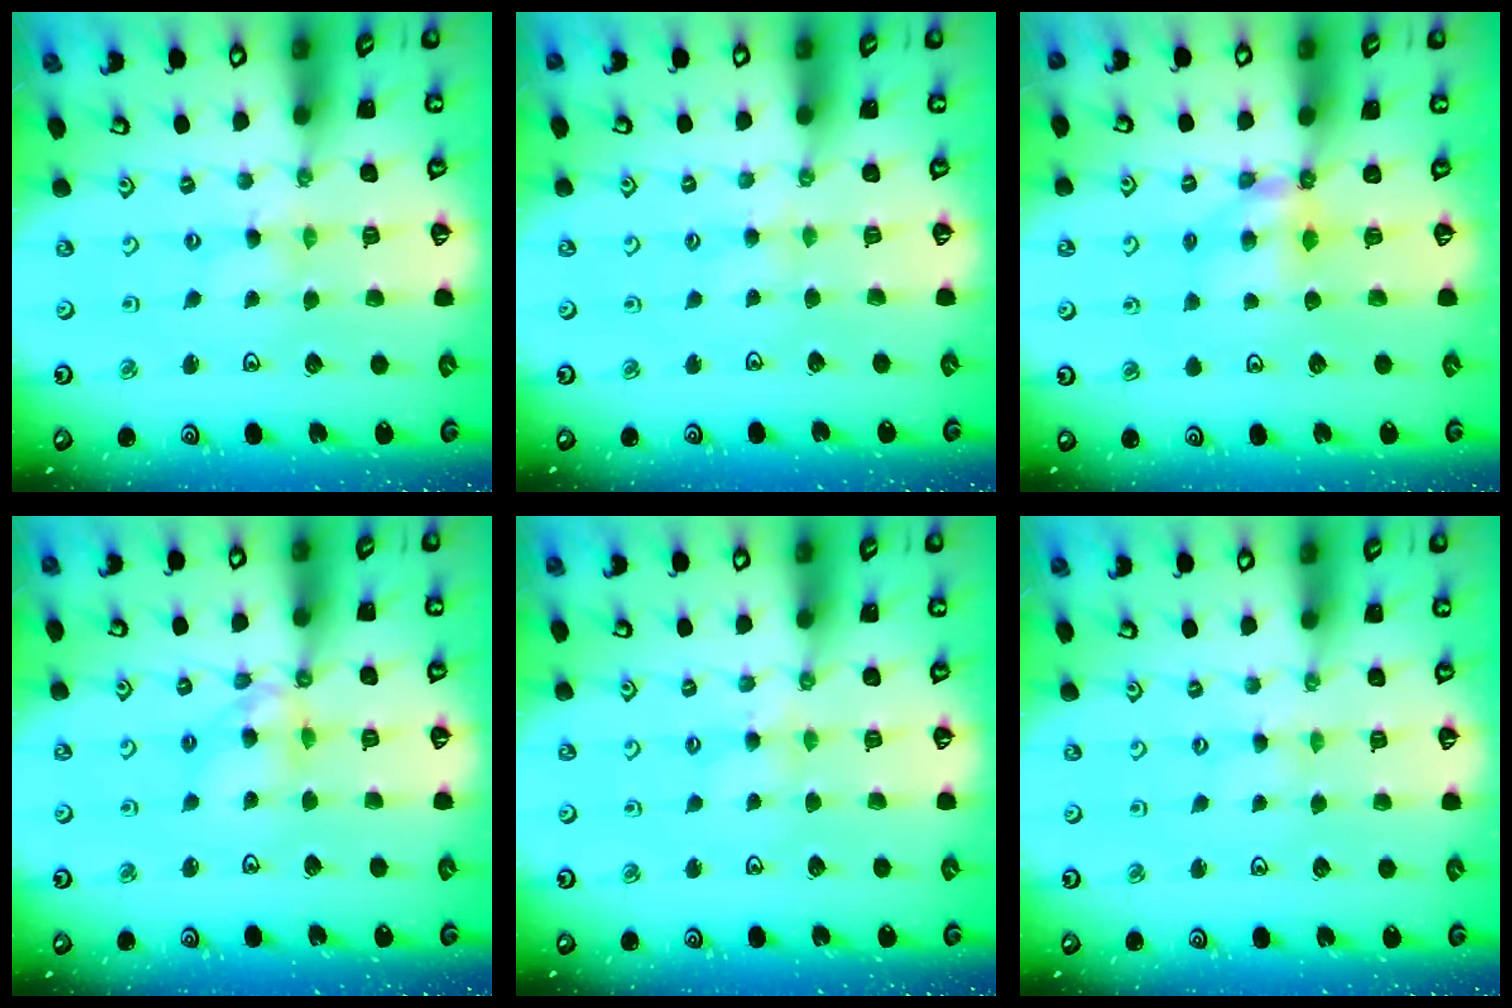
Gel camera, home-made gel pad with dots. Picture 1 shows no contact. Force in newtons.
{"total": 2.1, "press": 2.1, "slide": 0.4}
{"total": 6.0, "press": 6.0, "slide": 0.6}
{"total": 10.1, "press": 10.0, "slide": 1.0}
{"total": 2.4, "press": 2.4, "slide": 0.4}
{"total": 0.0}